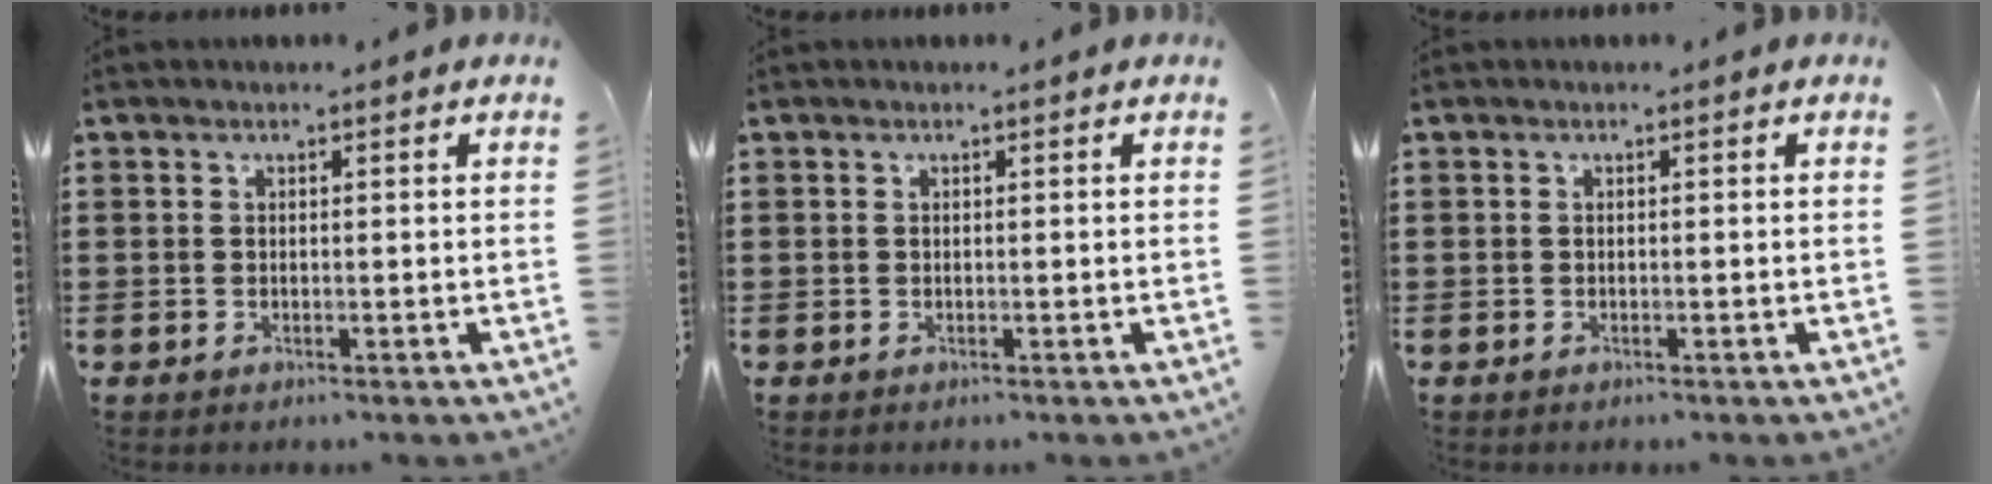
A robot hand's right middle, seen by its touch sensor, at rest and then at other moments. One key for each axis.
{"total": 0.0}
{"total": 0.0}